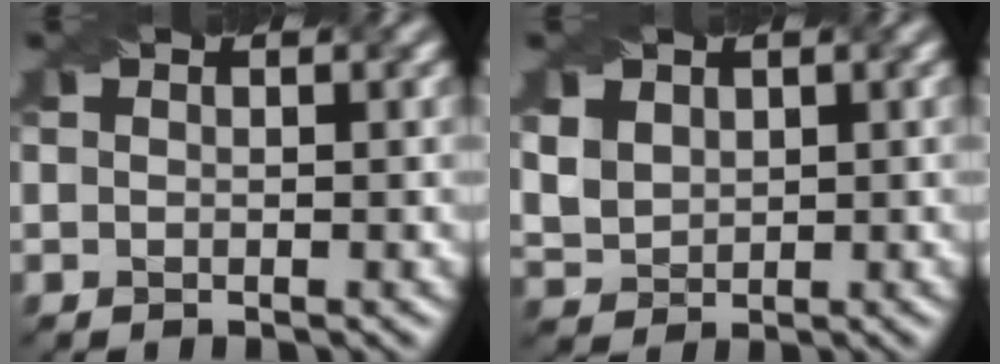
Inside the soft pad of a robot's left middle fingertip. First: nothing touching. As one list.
[{"total": 4.6, "force": [2.3, 3.4, 2.1], "torque": [-0.073, 0.012, 0.057]}]